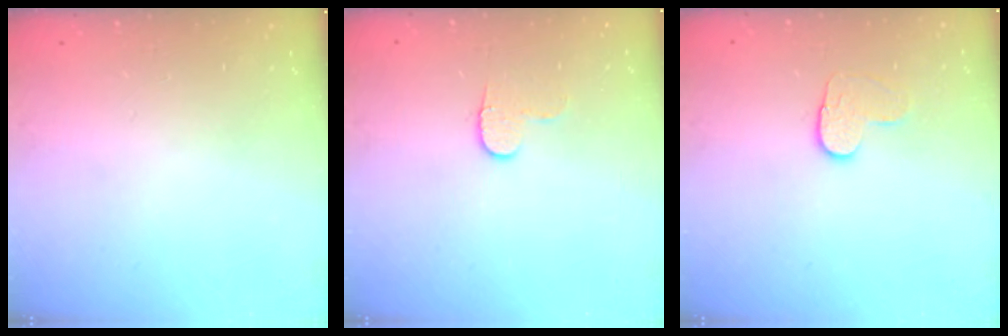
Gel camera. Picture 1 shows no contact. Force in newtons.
{"total": 4.9, "press": 4.9, "slide": 0.5}
{"total": 4.9, "press": 4.8, "slide": 0.5}